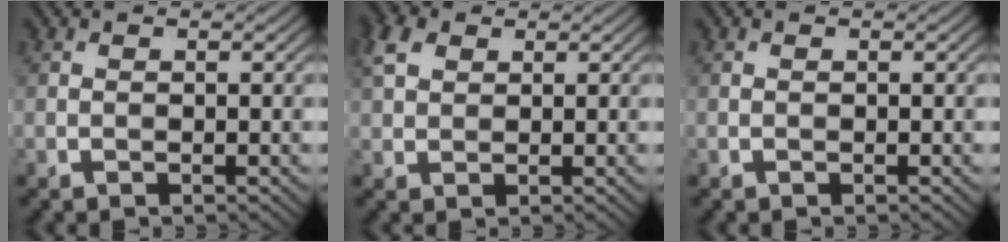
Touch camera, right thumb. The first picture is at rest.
{"total": 4.0, "force": [1.8, 2.7, 2.3], "torque": [-0.064, 0.014, 0.034]}
{"total": 0.0}